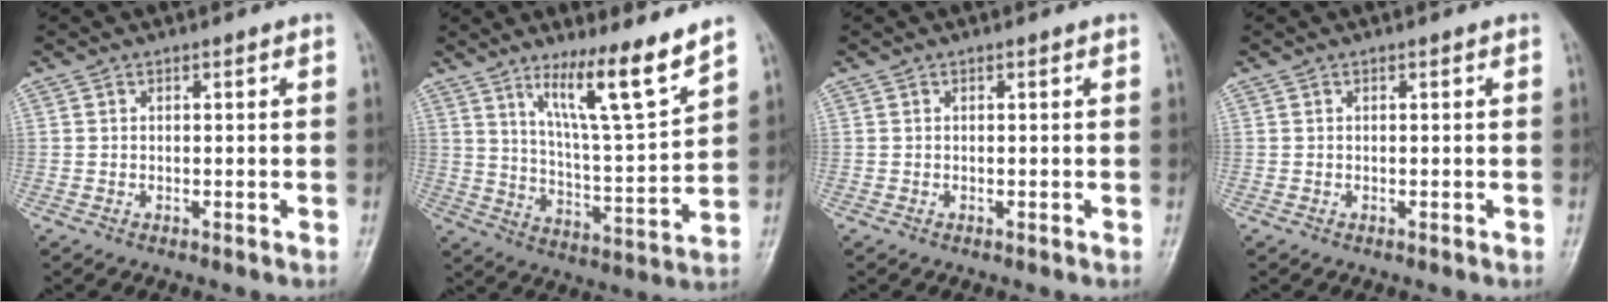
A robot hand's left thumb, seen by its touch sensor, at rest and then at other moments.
{"total": 12.8, "force": [9.1, 0.8, 9.0], "torque": [-0.144, -0.070, 0.160]}
{"total": 0.0}
{"total": 0.0}